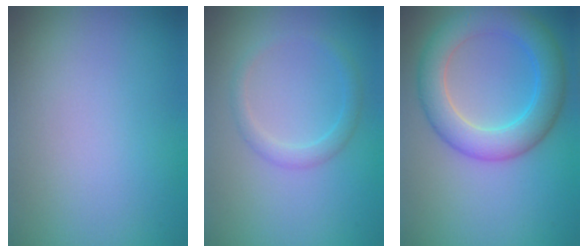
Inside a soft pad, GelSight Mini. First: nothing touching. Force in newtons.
{"total": 1.7, "press": 1.7, "slide": 0.1}
{"total": 5.9, "press": 5.9, "slide": 0.4}